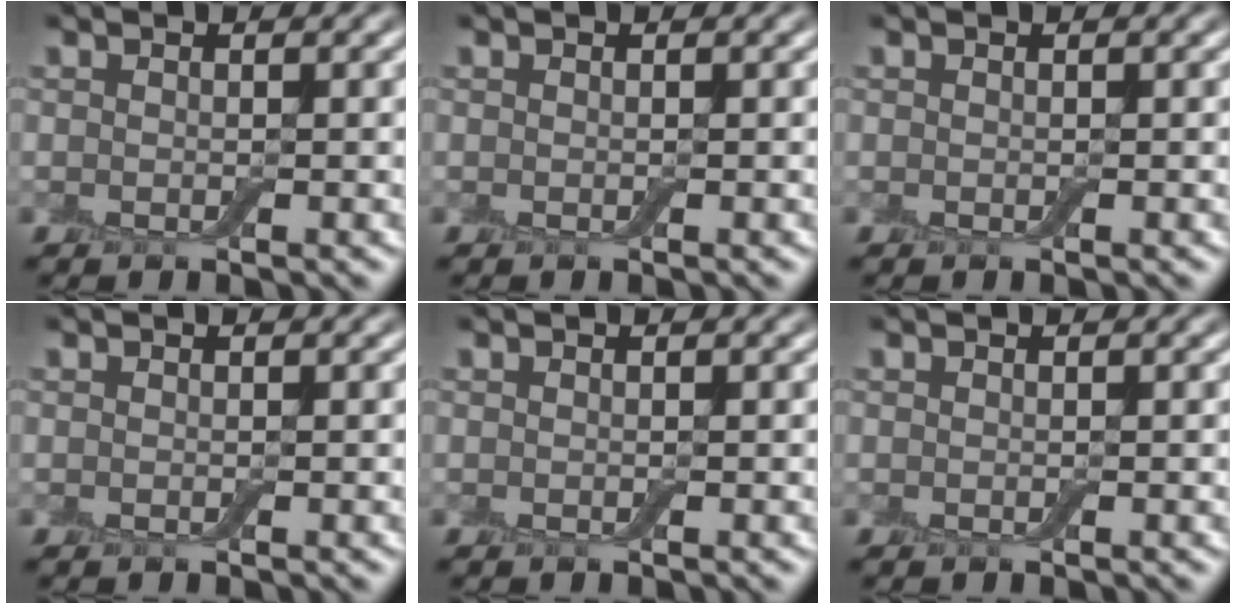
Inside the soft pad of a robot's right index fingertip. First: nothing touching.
{"total": 0.0}
{"total": 0.0}
{"total": 0.0}
{"total": 0.0}
{"total": 0.0}